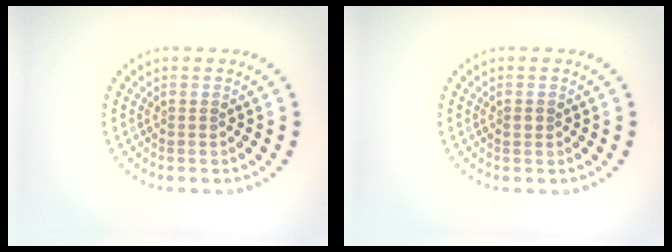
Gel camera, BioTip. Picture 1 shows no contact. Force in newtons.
{"total": 1.0, "press": 1.0, "slide": 0.0}